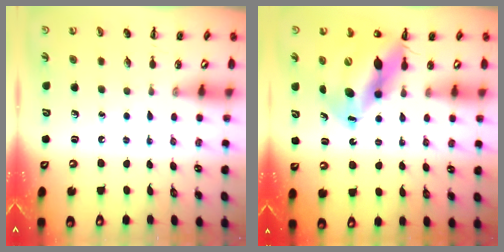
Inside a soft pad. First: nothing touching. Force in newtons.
{"total": 14.1, "press": 13.6, "slide": 3.8}